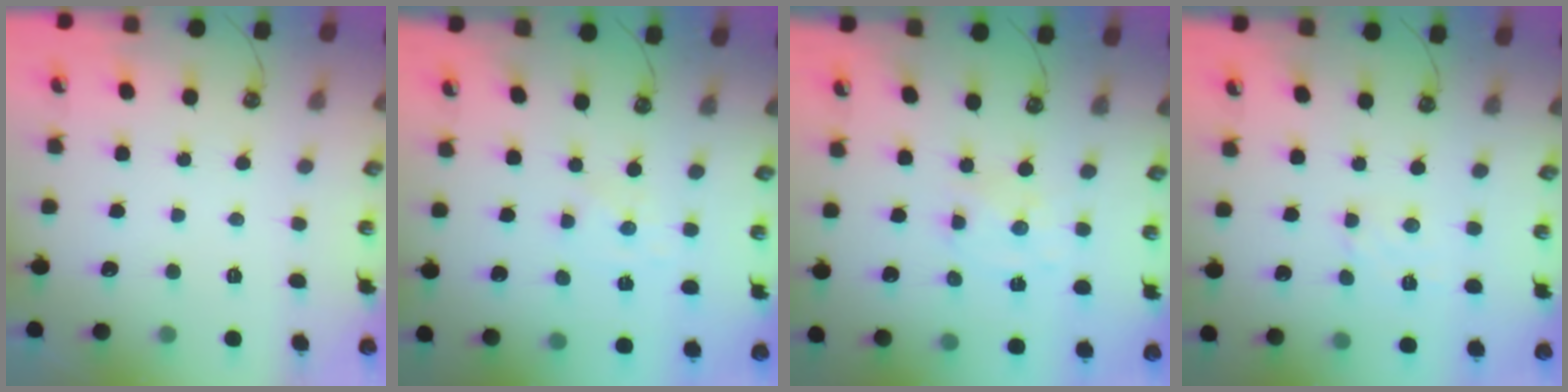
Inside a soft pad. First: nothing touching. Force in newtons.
{"total": 1.5, "press": 1.5, "slide": 0.2}
{"total": 2.4, "press": 2.3, "slide": 0.5}
{"total": 1.9, "press": 1.8, "slide": 0.6}